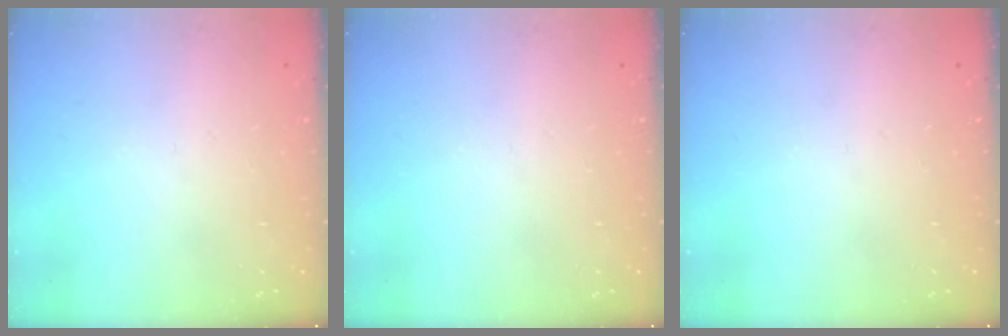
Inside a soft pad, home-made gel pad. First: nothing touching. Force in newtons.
{"total": 0.0}
{"total": 0.0}